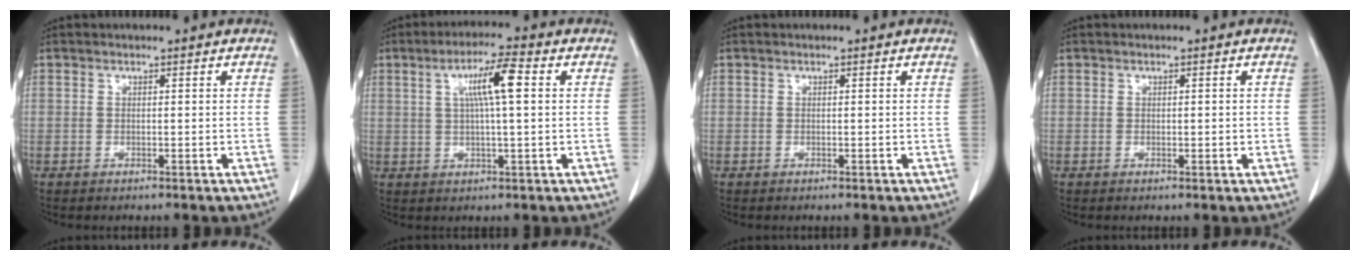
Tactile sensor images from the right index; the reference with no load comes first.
{"total": 7.1, "force": [1.8, 0.3, 6.9], "torque": [-0.122, 0.009, 0.030]}
{"total": 0.0}
{"total": 0.8, "force": [0.0, 0.4, 0.8], "torque": [-0.012, -0.001, 0.003]}